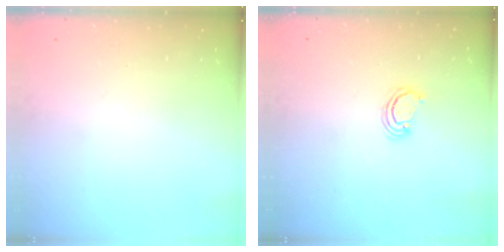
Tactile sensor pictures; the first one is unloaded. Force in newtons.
{"total": 2.6, "press": 2.5, "slide": 0.2}